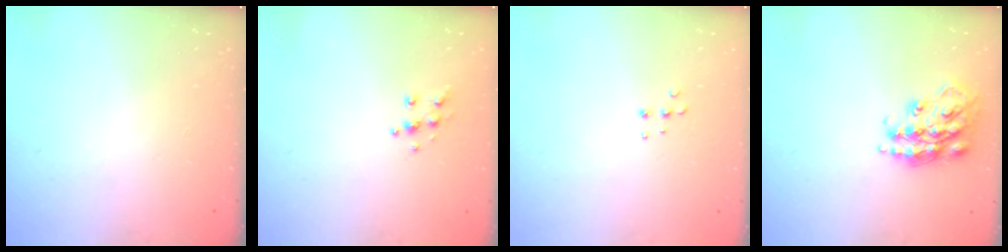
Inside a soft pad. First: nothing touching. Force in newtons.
{"total": 6.4, "press": 6.4, "slide": 0.6}
{"total": 4.4, "press": 4.4, "slide": 0.5}
{"total": 17.5, "press": 17.5, "slide": 1.0}